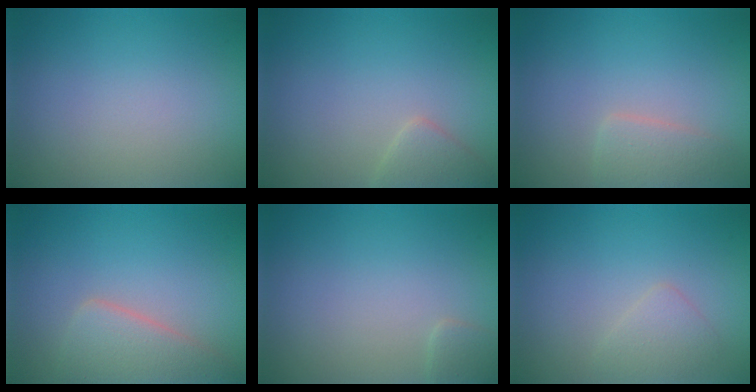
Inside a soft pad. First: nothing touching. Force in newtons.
{"total": 1.6, "press": 1.6, "slide": 0.1}
{"total": 2.0, "press": 2.0, "slide": 0.1}
{"total": 3.9, "press": 3.9, "slide": 0.2}
{"total": 1.0, "press": 1.0, "slide": 0.1}
{"total": 1.5, "press": 1.5, "slide": 0.1}